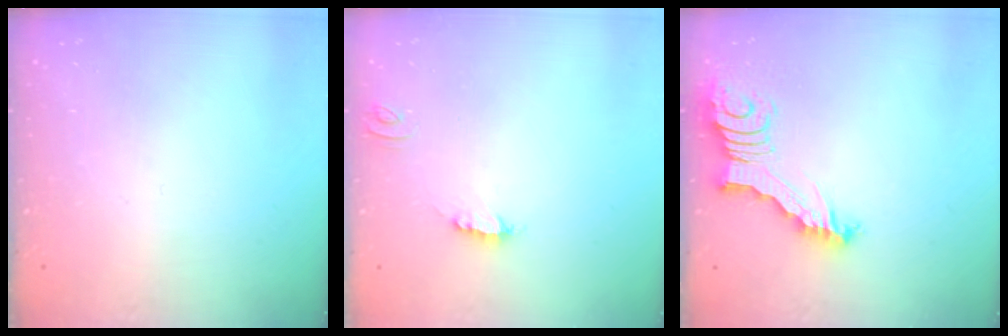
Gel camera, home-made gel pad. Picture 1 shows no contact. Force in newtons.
{"total": 5.6, "press": 5.5, "slide": 0.4}
{"total": 5.0, "press": 5.0, "slide": 0.4}